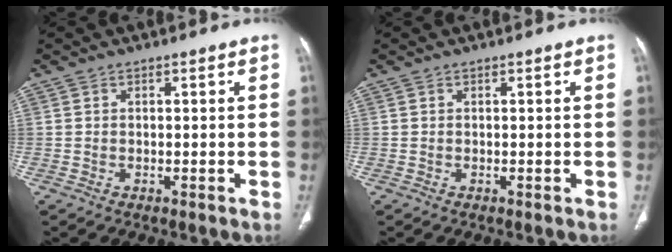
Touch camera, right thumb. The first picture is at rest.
{"total": 0.0}